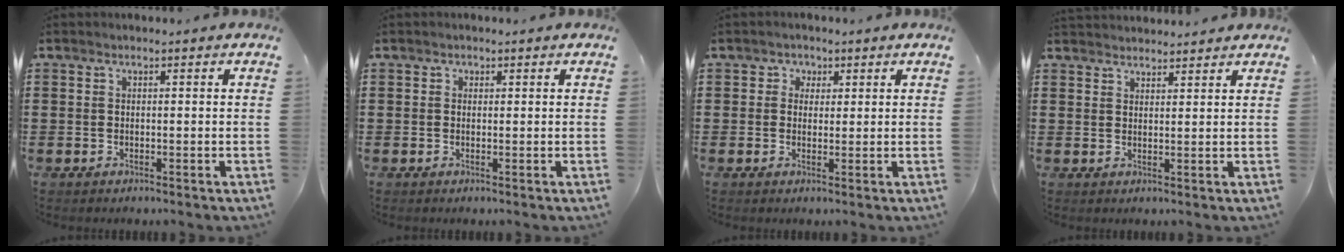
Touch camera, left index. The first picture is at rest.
{"total": 0.6, "force": [0.0, 0.6, 0.0], "torque": [-0.003, 0.004, 0.000]}
{"total": 1.9, "force": [0.4, 1.8, 0.0], "torque": [-0.010, 0.010, 0.003]}
{"total": 2.2, "force": [2.2, 0.2, -0.2], "torque": [-0.003, -0.004, 0.043]}